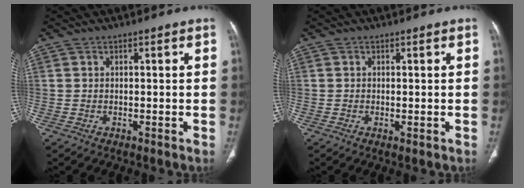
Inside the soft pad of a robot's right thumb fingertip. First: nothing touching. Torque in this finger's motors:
{"motor_torque": [-0.26, -0.13, -0.25, -0.02, -0.03]}